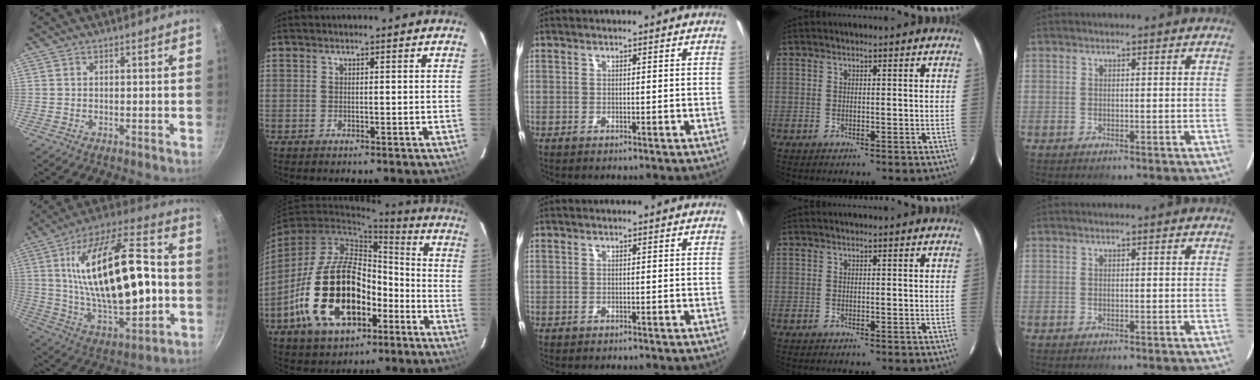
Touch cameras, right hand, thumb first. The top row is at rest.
{"thumb": {"total": 28.4, "force": [1.3, 12.8, 25.3], "torque": [-0.417, 0.018, 0.038]}, "index": {"total": 19.8, "force": [-8.4, 11.1, 14.1], "torque": [-0.274, 0.015, -0.128]}, "middle": {"total": 0.9, "force": [0.7, -0.4, -0.4], "torque": [0.010, -0.001, 0.011]}}